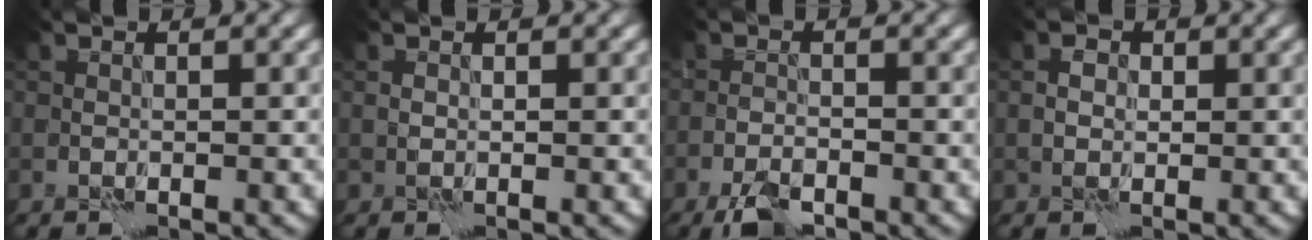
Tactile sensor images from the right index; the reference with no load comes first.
{"total": 0.6, "force": [0.1, 0.4, 0.4], "torque": [-0.011, -0.002, 0.001]}
{"total": 3.6, "force": [-2.7, 1.2, 2.1], "torque": [-0.043, -0.003, -0.056]}
{"total": 1.5, "force": [0.0, 1.2, 0.9], "torque": [-0.019, 0.004, -0.004]}